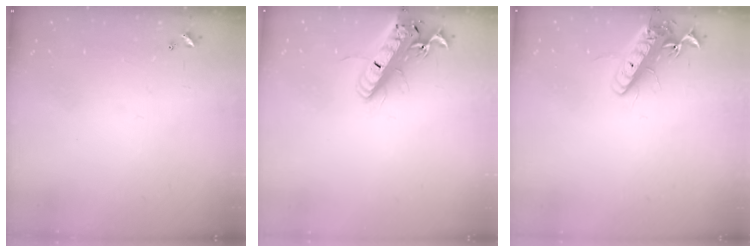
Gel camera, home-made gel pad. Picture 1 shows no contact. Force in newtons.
{"total": 21.8, "press": 21.4, "slide": 4.2}
{"total": 14.5, "press": 14.2, "slide": 2.8}